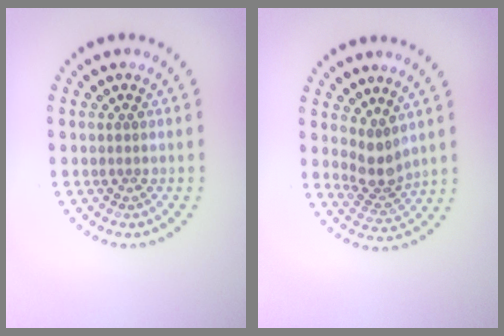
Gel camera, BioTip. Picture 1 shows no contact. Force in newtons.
{"total": 2.6, "press": 2.0, "slide": 1.6}